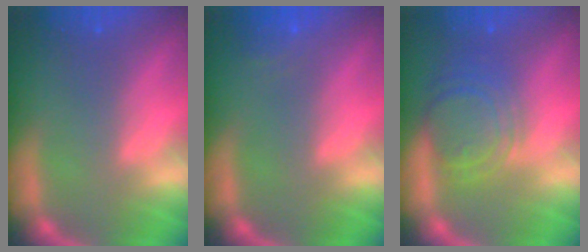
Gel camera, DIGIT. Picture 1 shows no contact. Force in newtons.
{"total": 1.9}
{"total": 7.1}